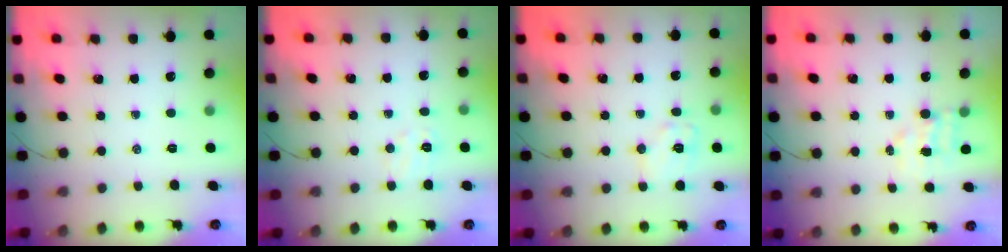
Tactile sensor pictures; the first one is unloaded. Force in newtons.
{"total": 5.0, "press": 4.9, "slide": 1.1}
{"total": 8.3, "press": 8.3, "slide": 1.0}
{"total": 3.9, "press": 3.8, "slide": 0.6}